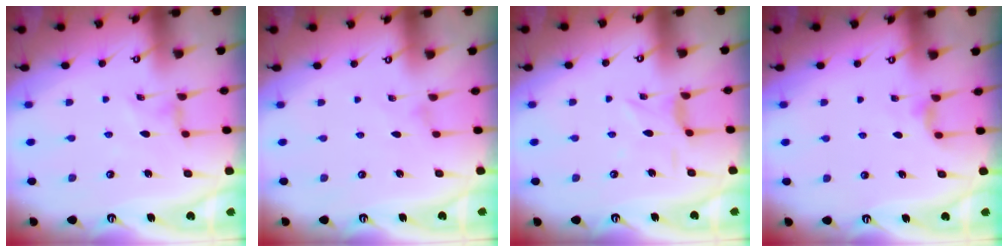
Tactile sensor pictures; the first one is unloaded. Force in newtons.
{"total": 0.5, "press": 0.5, "slide": 0.1}
{"total": 3.2, "press": 3.2, "slide": 0.4}
{"total": 5.5, "press": 5.4, "slide": 0.7}